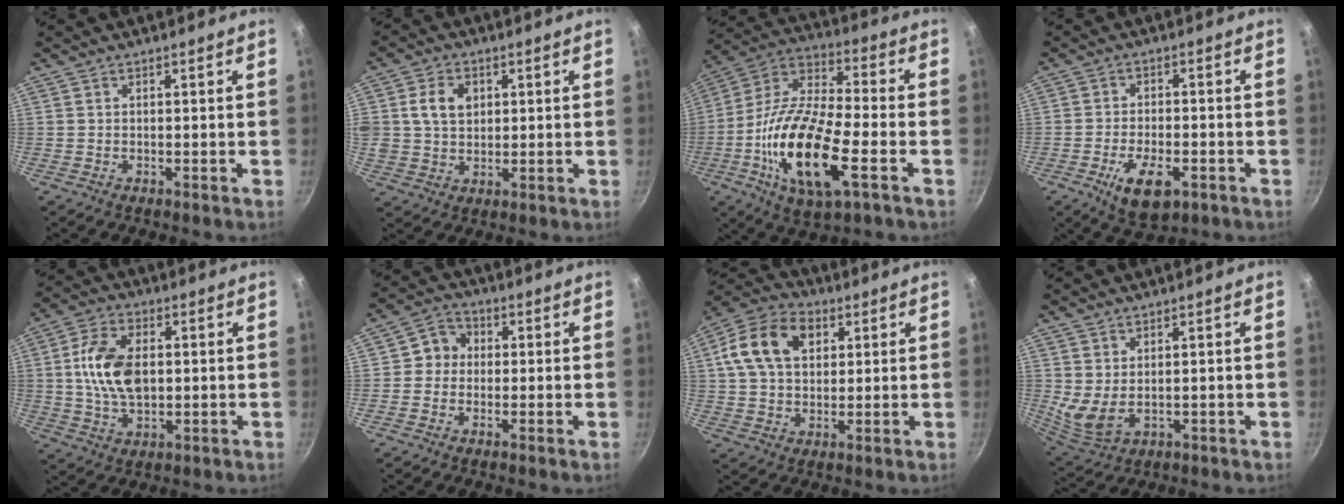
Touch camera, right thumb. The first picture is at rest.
{"total": 7.6, "force": [2.0, 5.8, 4.5], "torque": [-0.070, 0.000, 0.033]}
{"total": 21.1, "force": [-6.2, 7.8, 18.6], "torque": [-0.362, 0.023, -0.130]}
{"total": 9.3, "force": [-3.9, 4.5, 7.1], "torque": [-0.115, 0.010, -0.057]}
{"total": 11.6, "force": [1.1, 7.1, 9.1], "torque": [-0.155, 0.008, 0.016]}
{"total": 5.1, "force": [0.1, 4.8, 1.7], "torque": [0.008, 0.011, -0.013]}
{"total": 13.4, "force": [4.0, 9.4, 8.7], "torque": [-0.143, 0.010, 0.056]}
{"total": 5.4, "force": [1.6, 3.0, 4.2], "torque": [-0.074, -0.026, 0.044]}